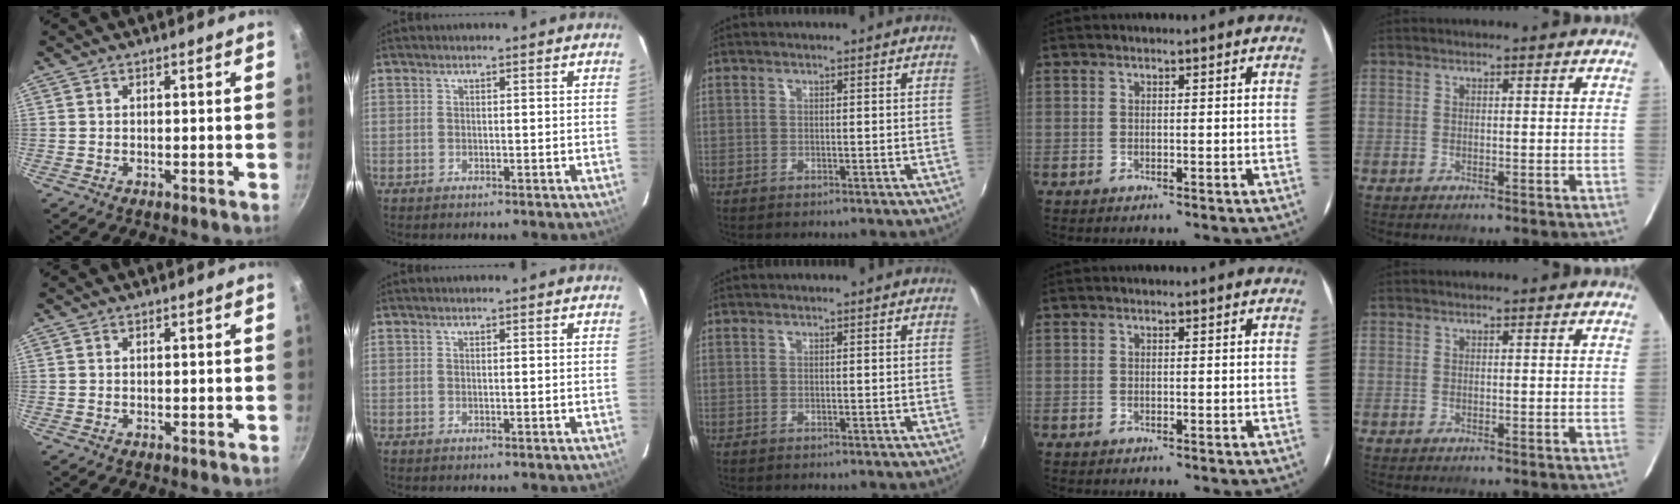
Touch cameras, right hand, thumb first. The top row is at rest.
{}